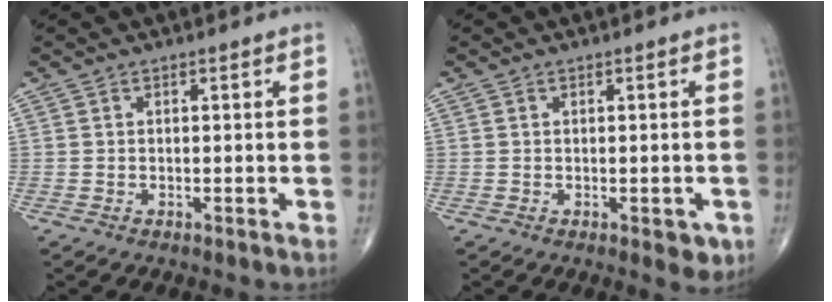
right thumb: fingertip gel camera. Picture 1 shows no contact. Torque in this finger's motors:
{"motor_torque": [0.44, 0.58, -0.10, -0.02, 0.00]}